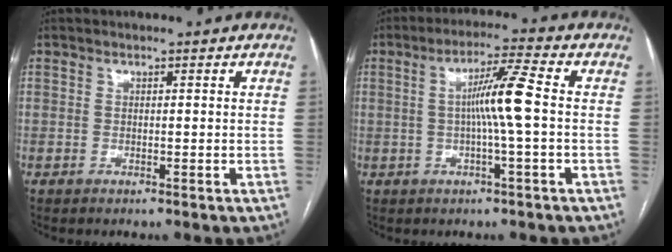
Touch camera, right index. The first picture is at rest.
{"total": 7.3, "force": [-0.1, -0.7, 7.2], "torque": [-0.129, 0.009, -0.002]}